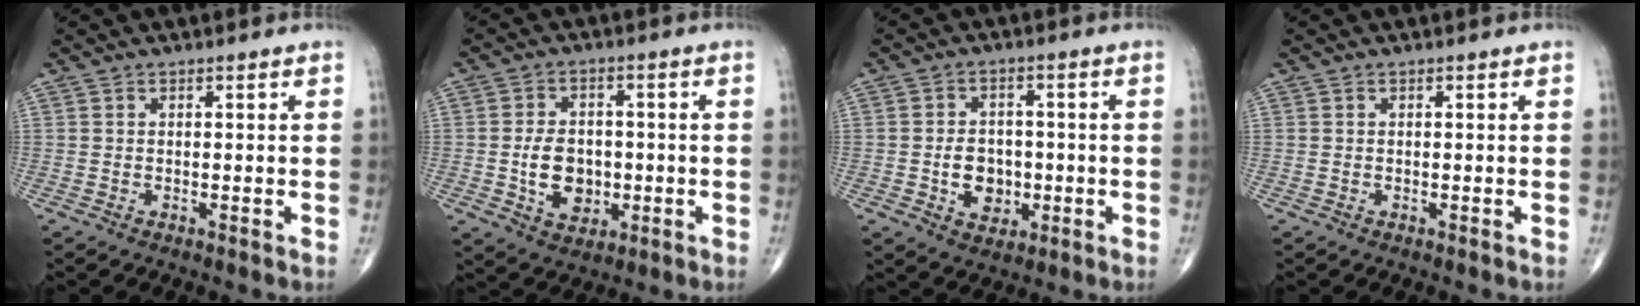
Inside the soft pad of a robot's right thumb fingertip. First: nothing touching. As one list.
[{"total": 8.7, "force": [-1.3, 6.3, 5.9], "torque": [-0.075, 0.007, -0.017]}, {"total": 7.2, "force": [-1.4, 5.6, 4.4], "torque": [-0.041, 0.010, -0.018]}, {"total": 0.0}]